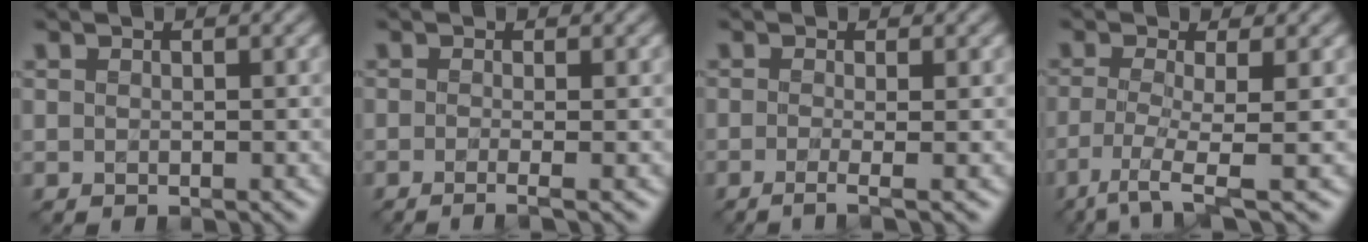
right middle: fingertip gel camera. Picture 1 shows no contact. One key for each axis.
{"total": 2.4, "fx": -0.6, "fy": 1.0, "fz": 2.2, "tx": -0.017, "ty": -0.009, "tz": -0.023}
{"total": 2.5, "fx": -0.7, "fy": 0.9, "fz": 2.3, "tx": -0.025, "ty": -0.007, "tz": -0.022}
{"total": 4.1, "fx": -2.0, "fy": 0.5, "fz": 3.5, "tx": -0.069, "ty": -0.012, "tz": -0.049}